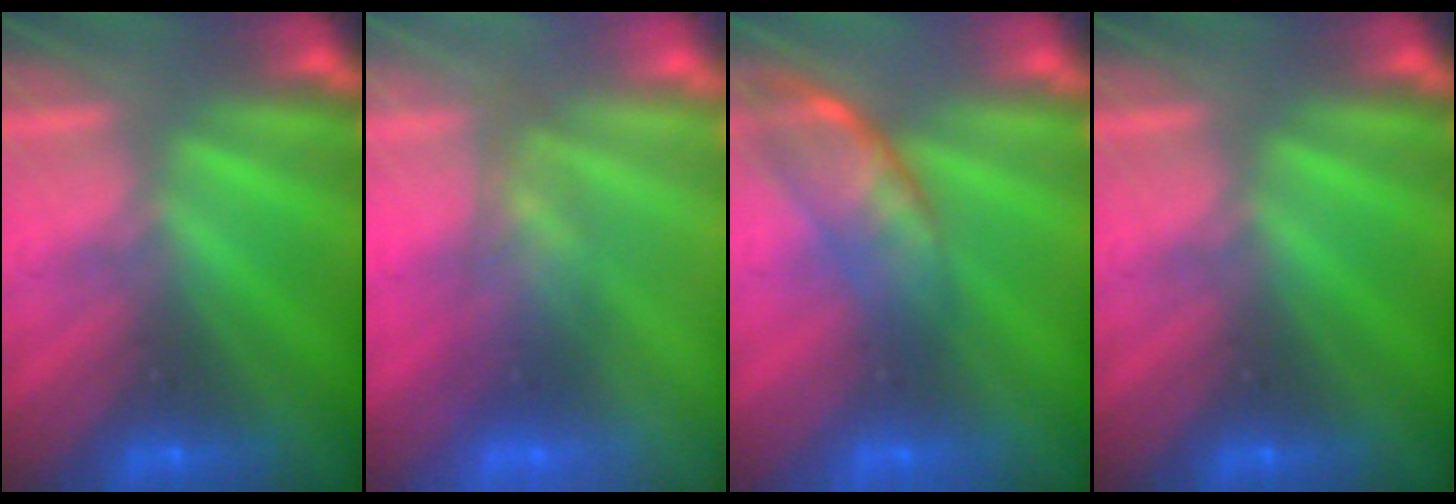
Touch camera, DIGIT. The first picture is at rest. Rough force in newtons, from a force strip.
{"total": 2.5}
{"total": 2.6}
{"total": 0.0}